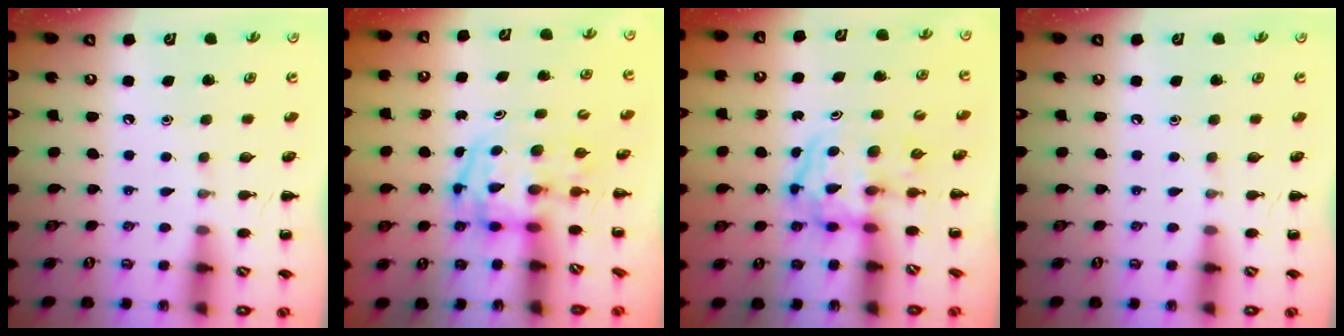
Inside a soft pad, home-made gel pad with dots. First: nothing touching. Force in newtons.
{"total": 3.7, "press": 3.6, "slide": 0.6}
{"total": 3.8, "press": 3.7, "slide": 0.6}
{"total": 0.0}